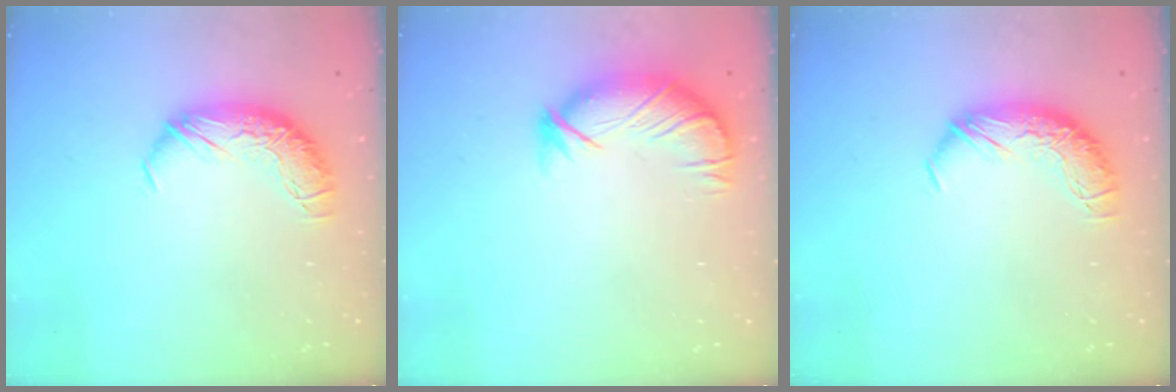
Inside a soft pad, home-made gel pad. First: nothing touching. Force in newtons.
{"total": 3.8, "press": 3.2, "slide": 2.0}
{"total": 0.0}